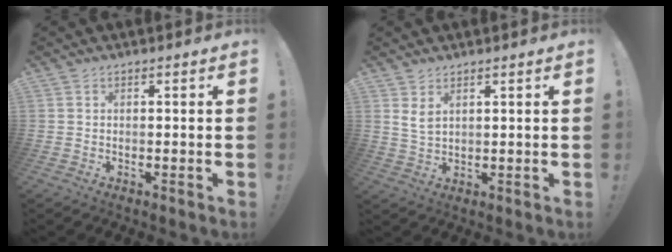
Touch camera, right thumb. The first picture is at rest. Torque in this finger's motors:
{"motor_torque": [-0.21, 0.28, -0.23, 0.09, 0.03]}